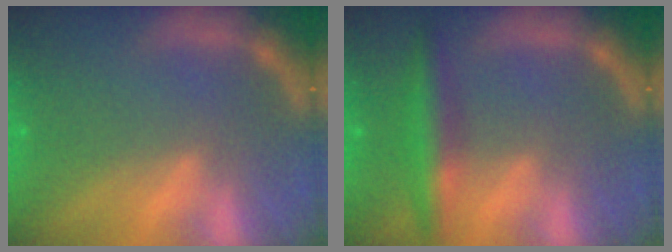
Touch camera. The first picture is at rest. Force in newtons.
{"total": 4.4}